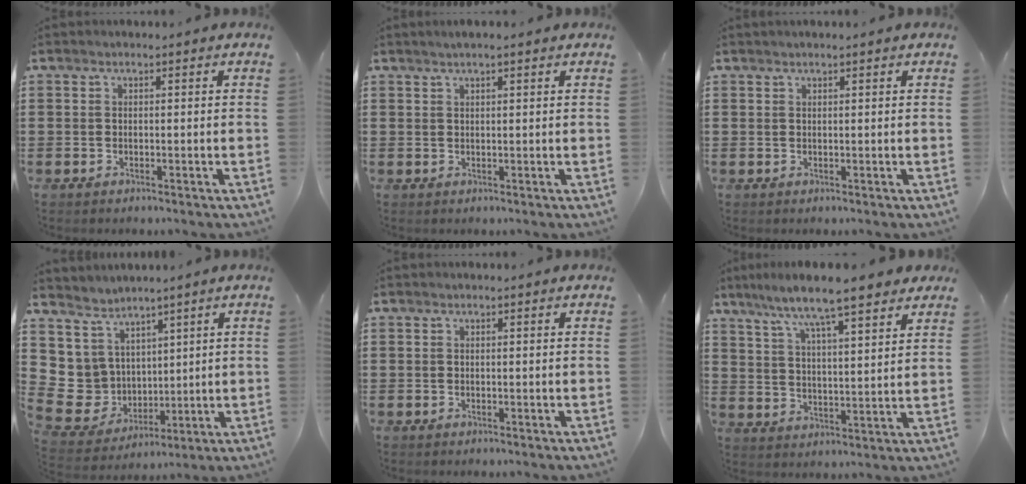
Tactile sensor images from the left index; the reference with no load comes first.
{"total": 1.5, "force": [1.1, 0.0, 1.0], "torque": [-0.020, 0.002, 0.019]}
{"total": 0.6, "force": [0.4, 0.0, 0.3], "torque": [-0.007, 0.000, 0.009]}
{"total": 7.8, "force": [2.3, 7.4, 0.7], "torque": [-0.072, -0.021, 0.054]}
{"total": 0.0}
{"total": 8.0, "force": [6.9, 0.5, 4.2], "torque": [-0.108, -0.029, 0.114]}